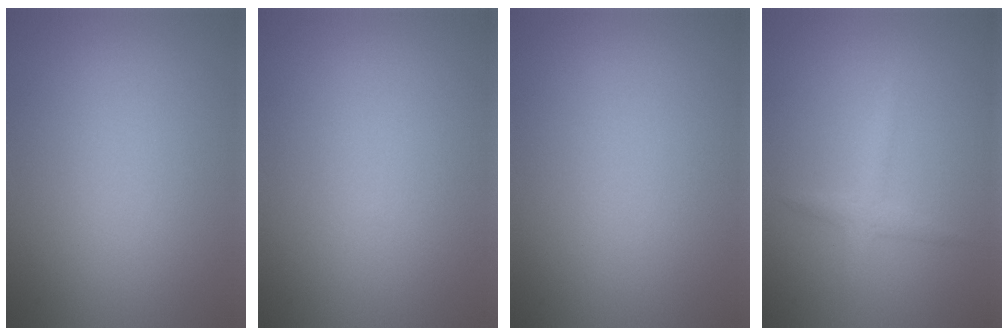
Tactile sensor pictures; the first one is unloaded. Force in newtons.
{"total": 0.0}
{"total": 0.0}
{"total": 1.7, "press": 1.7, "slide": 0.1}